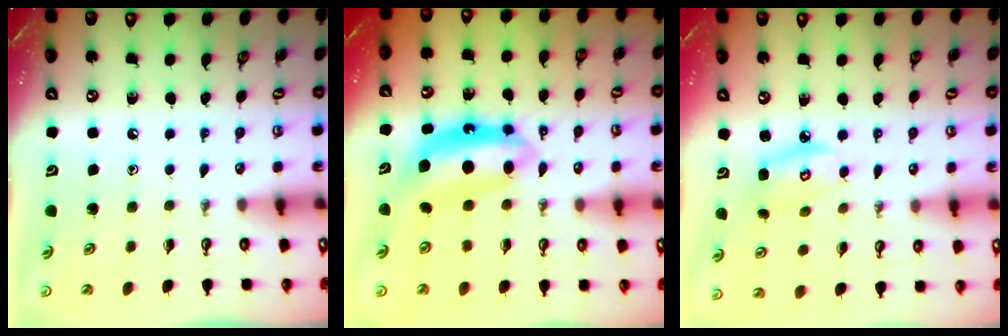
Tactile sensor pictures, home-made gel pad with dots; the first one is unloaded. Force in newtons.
{"total": 9.2, "press": 9.2, "slide": 0.9}
{"total": 5.0, "press": 5.0, "slide": 0.3}